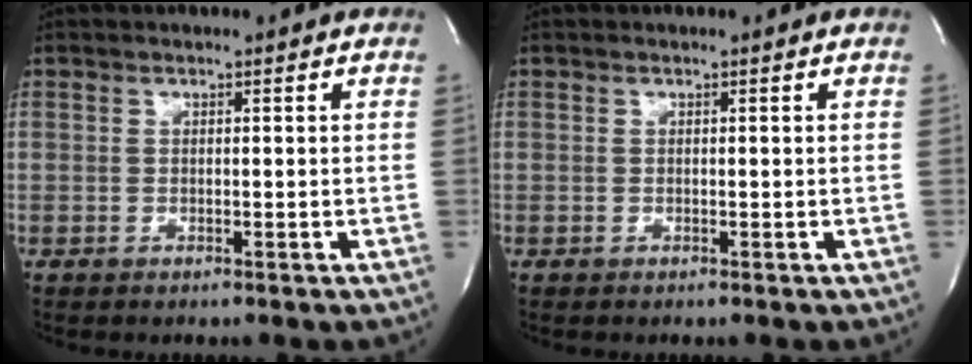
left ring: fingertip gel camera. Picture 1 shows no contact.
{"total": 0.0}